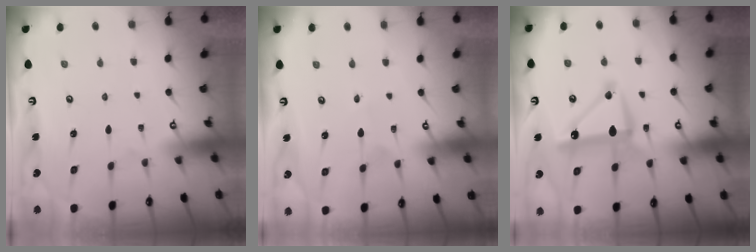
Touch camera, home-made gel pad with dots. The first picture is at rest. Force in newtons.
{"total": 2.2, "press": 2.1, "slide": 0.2}
{"total": 12.3, "press": 12.3, "slide": 0.8}